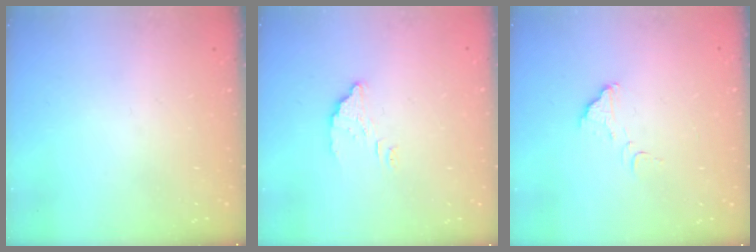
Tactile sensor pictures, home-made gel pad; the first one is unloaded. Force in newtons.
{"total": 2.7, "press": 2.7, "slide": 0.2}
{"total": 2.9, "press": 2.9, "slide": 0.1}